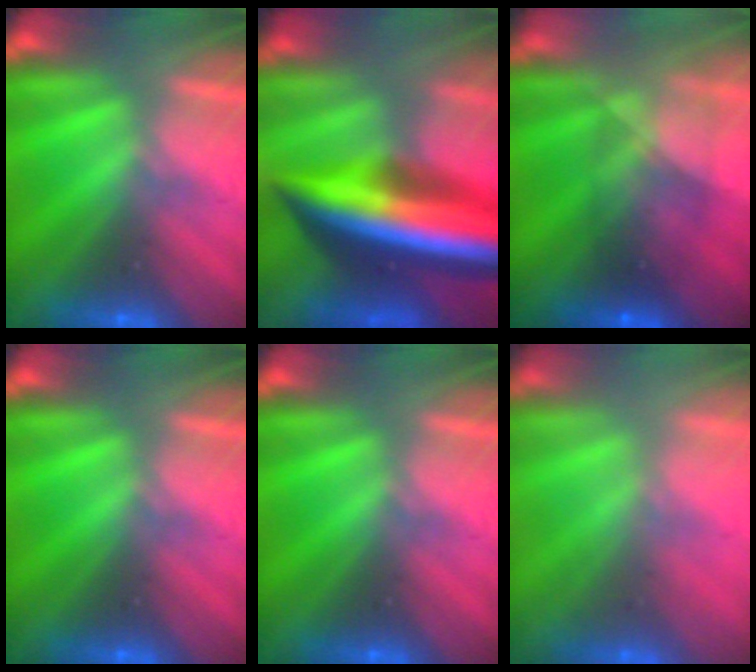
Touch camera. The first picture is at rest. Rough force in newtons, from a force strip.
{"total": 9.0}
{"total": 6.9}
{"total": 0.0}
{"total": 0.0}
{"total": 2.7}